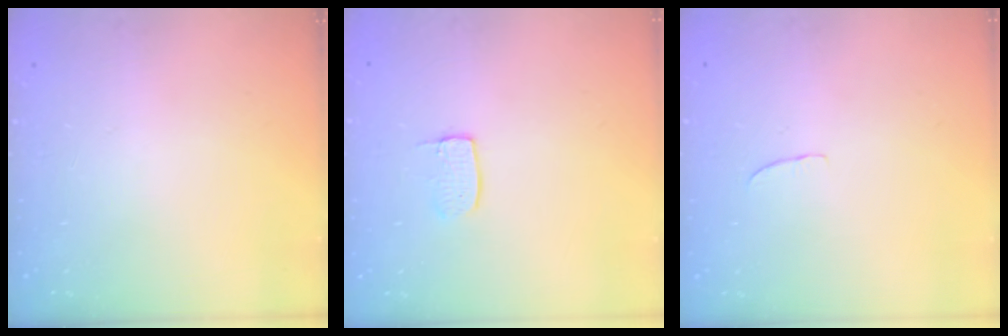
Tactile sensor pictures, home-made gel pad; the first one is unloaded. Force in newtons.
{"total": 4.8, "press": 4.8, "slide": 0.3}
{"total": 3.7, "press": 3.7, "slide": 0.3}